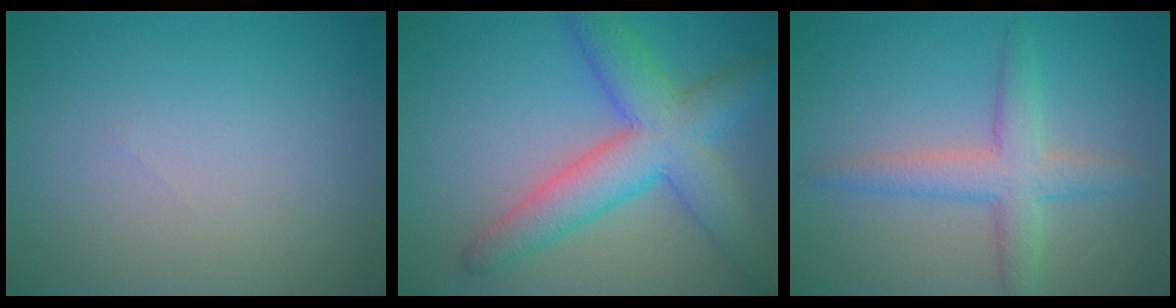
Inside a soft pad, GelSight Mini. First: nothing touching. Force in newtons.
{"total": 7.4, "press": 7.4, "slide": 0.2}
{"total": 3.7, "press": 3.7, "slide": 0.2}